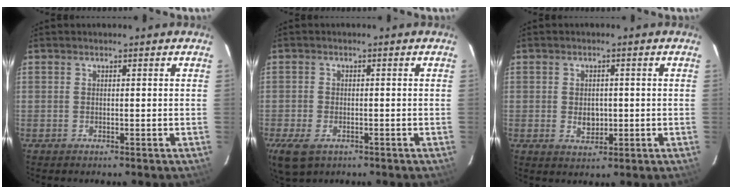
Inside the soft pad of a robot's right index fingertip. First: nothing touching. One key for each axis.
{"total": 6.9, "fx": -3.6, "fy": 4.1, "fz": 4.2, "tx": -0.099, "ty": -0.020, "tz": -0.066}
{"total": 3.6, "fx": -0.4, "fy": 2.7, "fz": 2.4, "tx": -0.041, "ty": -0.001, "tz": -0.003}